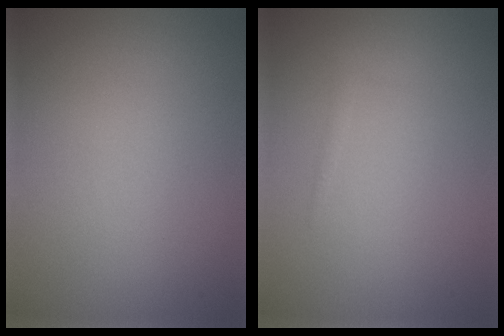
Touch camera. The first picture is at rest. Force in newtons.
{"total": 0.6, "press": 0.6, "slide": 0.0}